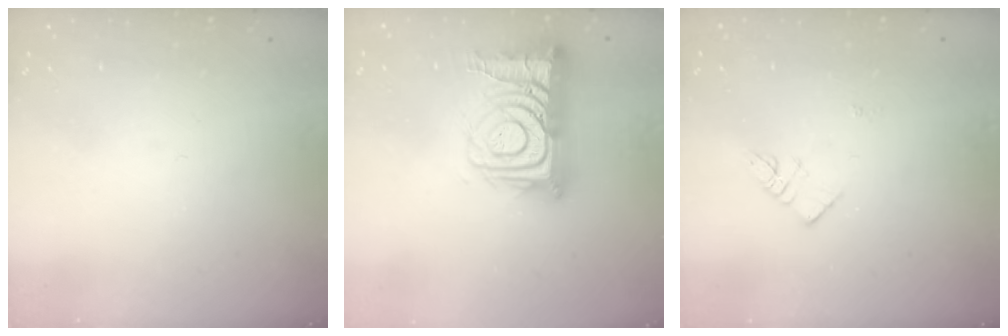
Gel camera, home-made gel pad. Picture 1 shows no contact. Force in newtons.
{"total": 17.6, "press": 17.5, "slide": 1.6}
{"total": 3.1, "press": 3.1, "slide": 0.3}